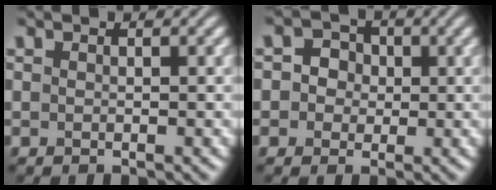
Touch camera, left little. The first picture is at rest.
{"total": 2.8, "force": [0.3, 2.6, 1.1], "torque": [-0.001, 0.008, -0.011]}